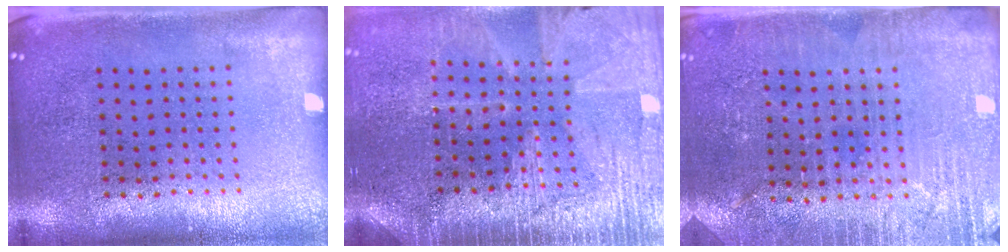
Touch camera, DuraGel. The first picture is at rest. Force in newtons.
{"total": 3.4, "press": 3.2, "slide": 1.1}
{"total": 3.0, "press": 2.9, "slide": 0.5}